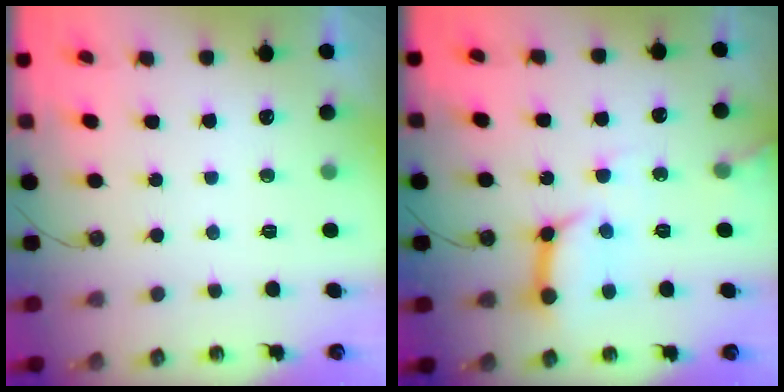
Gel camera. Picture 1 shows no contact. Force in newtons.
{"total": 12.2, "press": 12.1, "slide": 1.4}